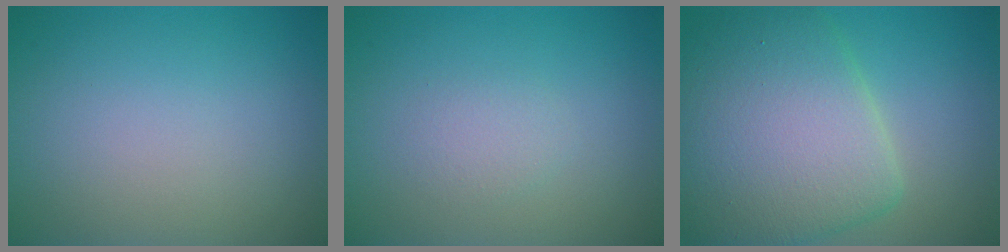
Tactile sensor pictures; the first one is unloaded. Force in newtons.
{"total": 1.2, "press": 1.2, "slide": 0.0}
{"total": 9.7, "press": 9.7, "slide": 0.2}